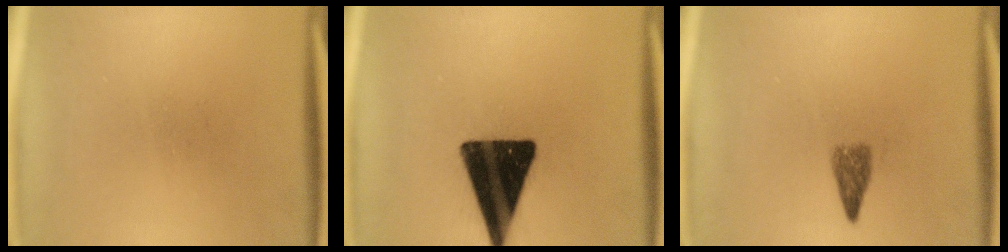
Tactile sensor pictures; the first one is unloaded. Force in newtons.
{"total": 18.7}
{"total": 2.3}